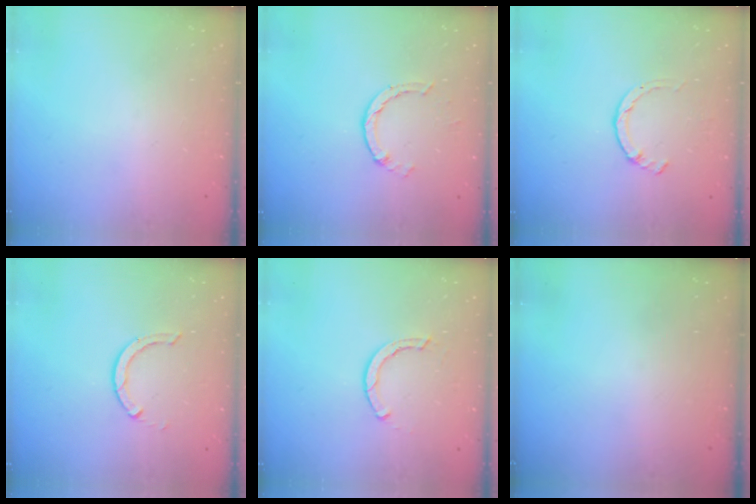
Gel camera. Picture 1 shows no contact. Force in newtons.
{"total": 1.4, "press": 1.4, "slide": 0.2}
{"total": 1.4, "press": 1.3, "slide": 0.3}
{"total": 2.9, "press": 2.9, "slide": 0.4}
{"total": 2.3, "press": 2.3, "slide": 0.1}
{"total": 0.0}